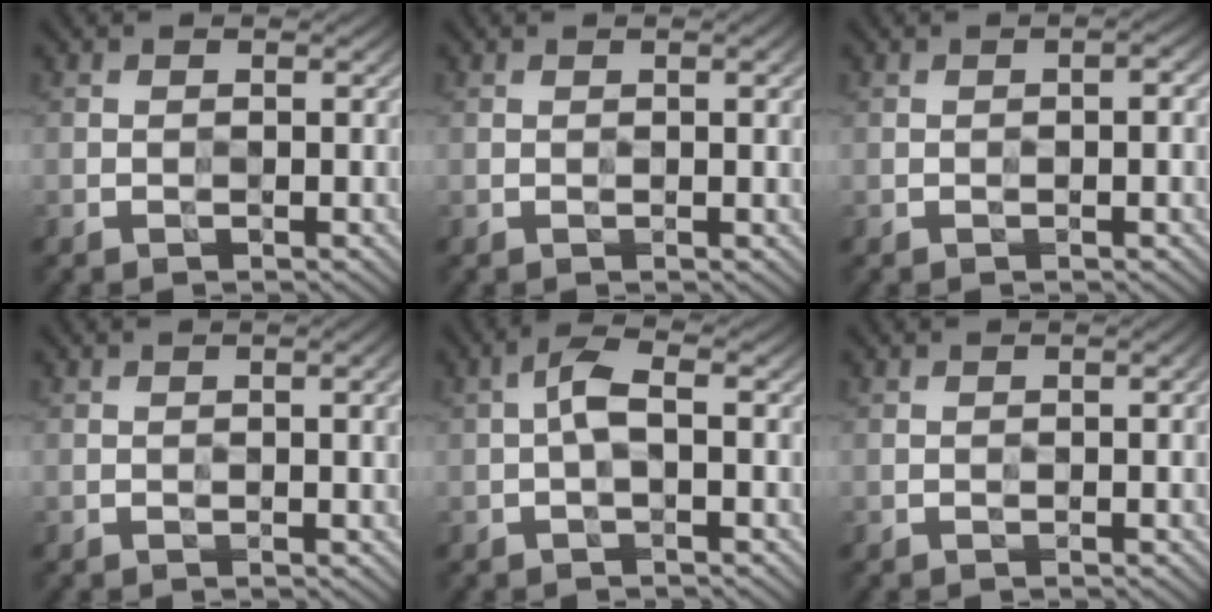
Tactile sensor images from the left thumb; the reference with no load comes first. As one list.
[{"total": 1.7, "force": [0.4, 0.2, 1.6], "torque": [-0.026, 0.000, 0.006]}, {"total": 1.7, "force": [-0.1, 0.3, 1.7], "torque": [-0.027, 0.005, -0.003]}, {"total": 2.7, "force": [0.5, 0.5, 2.6], "torque": [-0.036, 0.003, 0.007]}, {"total": 2.9, "force": [0.0, 0.8, 2.7], "torque": [-0.060, 0.011, -0.007]}, {"total": 1.0, "force": [0.2, 0.1, 1.0], "torque": [-0.017, 0.001, 0.002]}]